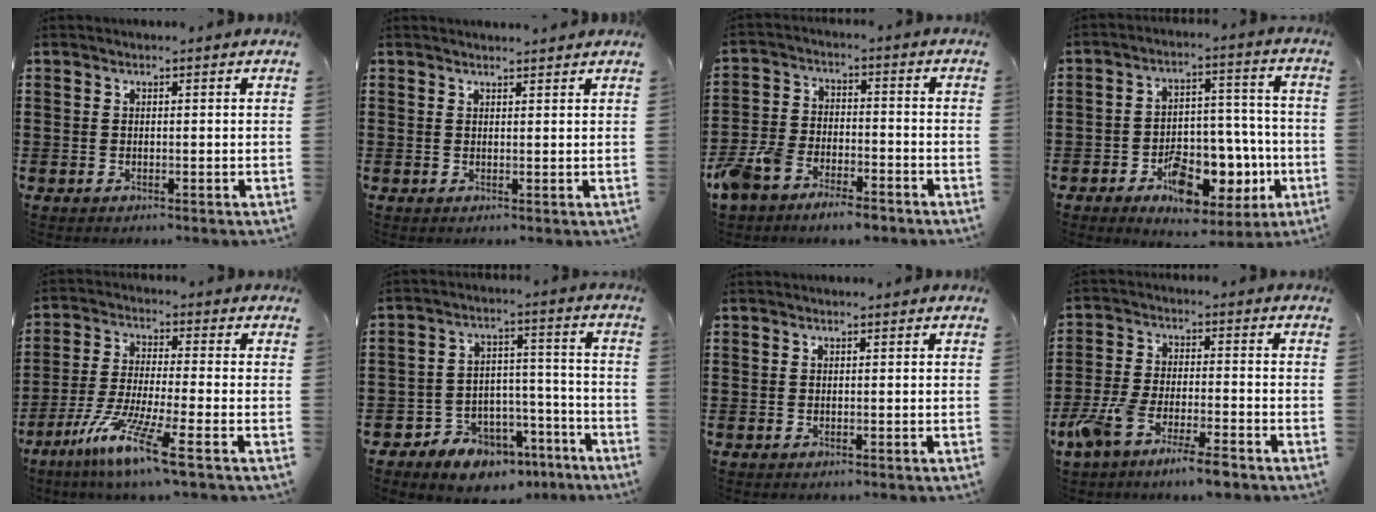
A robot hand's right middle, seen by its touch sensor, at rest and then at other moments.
{"total": 1.2, "force": [1.2, -0.2, -0.1], "torque": [-0.001, -0.003, 0.022]}
{"total": 6.9, "force": [-6.1, 2.1, 2.5], "torque": [-0.078, 0.005, -0.125]}
{"total": 9.1, "force": [-4.2, 5.7, 5.6], "torque": [-0.076, 0.024, -0.069]}
{"total": 9.2, "force": [-6.2, 0.2, 6.8], "torque": [-0.148, -0.014, -0.122]}
{"total": 7.7, "force": [-6.6, 3.7, 1.2], "torque": [-0.018, 0.042, -0.122]}
{"total": 0.0}
{"total": 7.5, "force": [-5.6, 1.2, 4.8], "torque": [-0.116, -0.010, -0.109]}